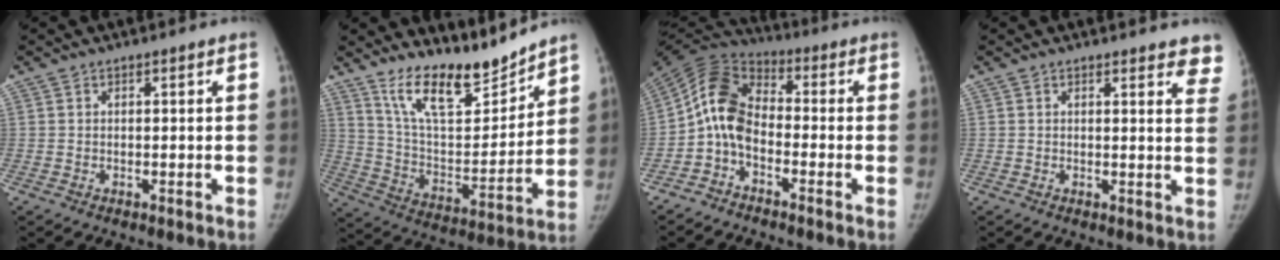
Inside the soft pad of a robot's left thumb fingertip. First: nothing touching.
{"total": 16.3, "force": [13.9, 4.5, 7.2], "torque": [-0.085, -0.096, 0.252]}
{"total": 10.3, "force": [-2.6, 6.8, 7.3], "torque": [-0.136, 0.051, -0.068]}
{"total": 6.9, "force": [6.1, 2.0, 2.6], "torque": [0.009, -0.029, 0.043]}